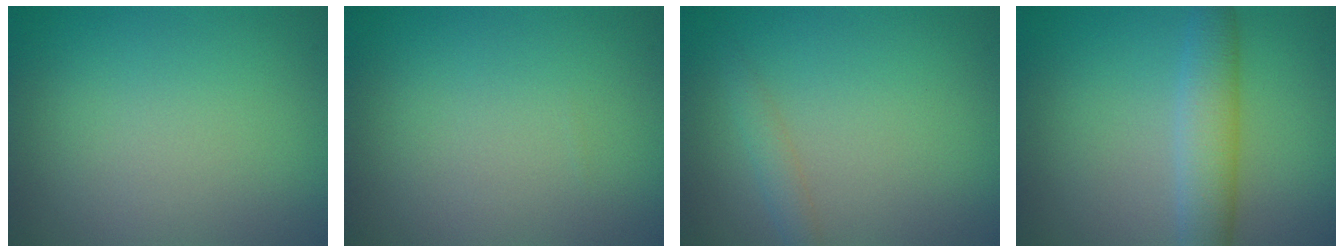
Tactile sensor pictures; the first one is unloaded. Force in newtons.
{"total": 0.0}
{"total": 1.3, "press": 1.3, "slide": 0.1}
{"total": 4.1, "press": 4.1, "slide": 0.1}